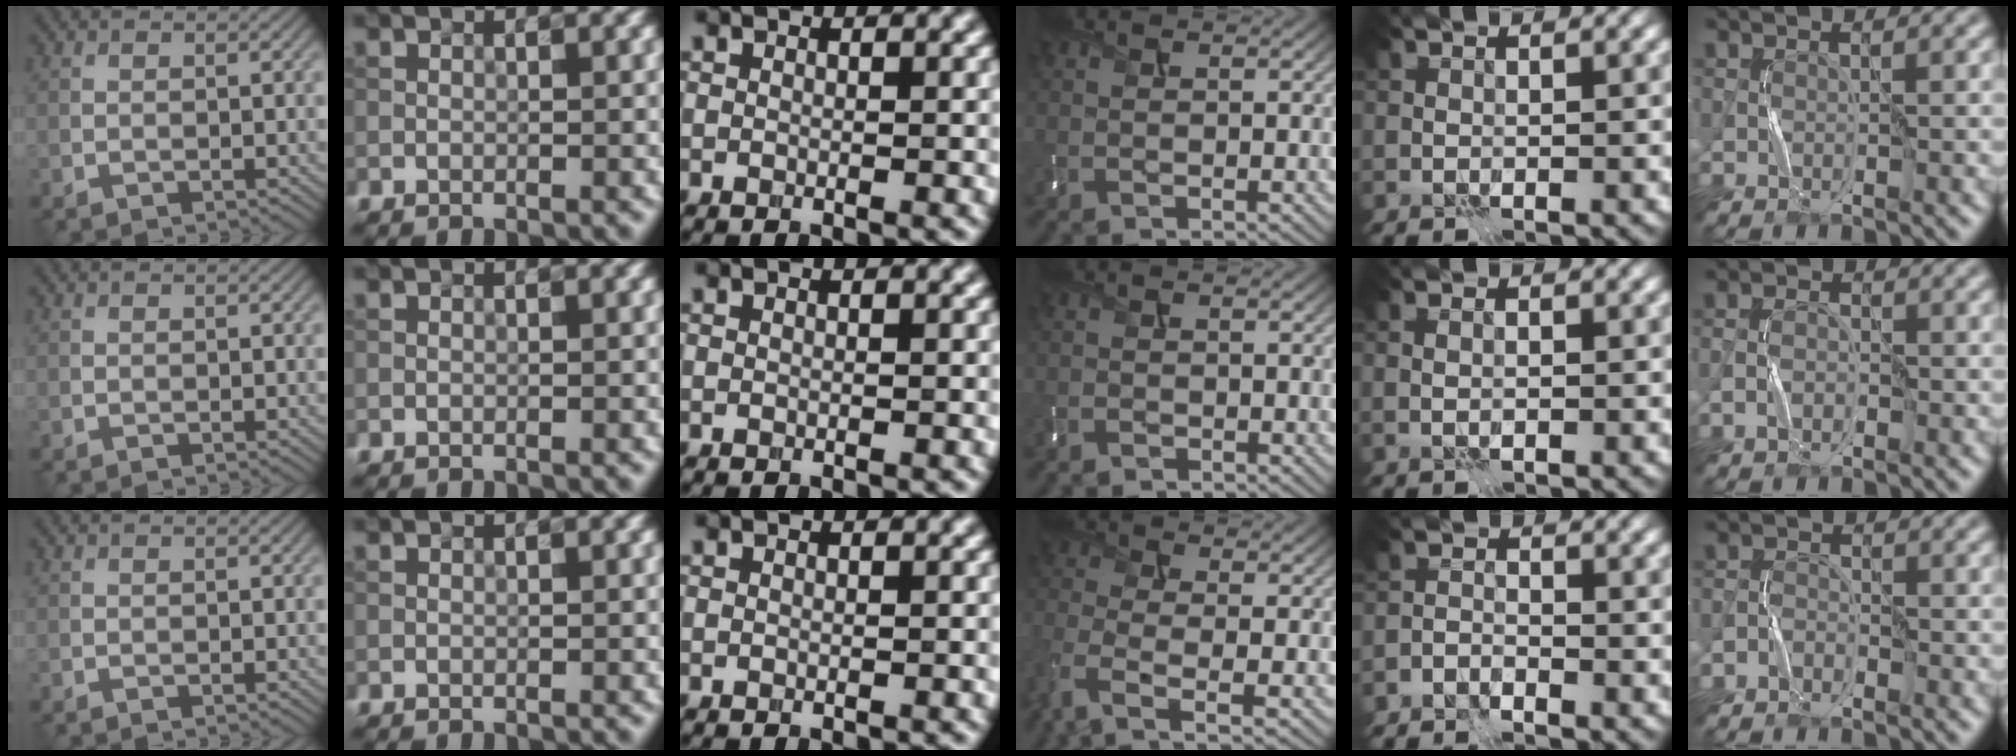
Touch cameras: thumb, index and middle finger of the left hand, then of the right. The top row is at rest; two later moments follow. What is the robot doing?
{"motion": "press", "object": "memory foam"}